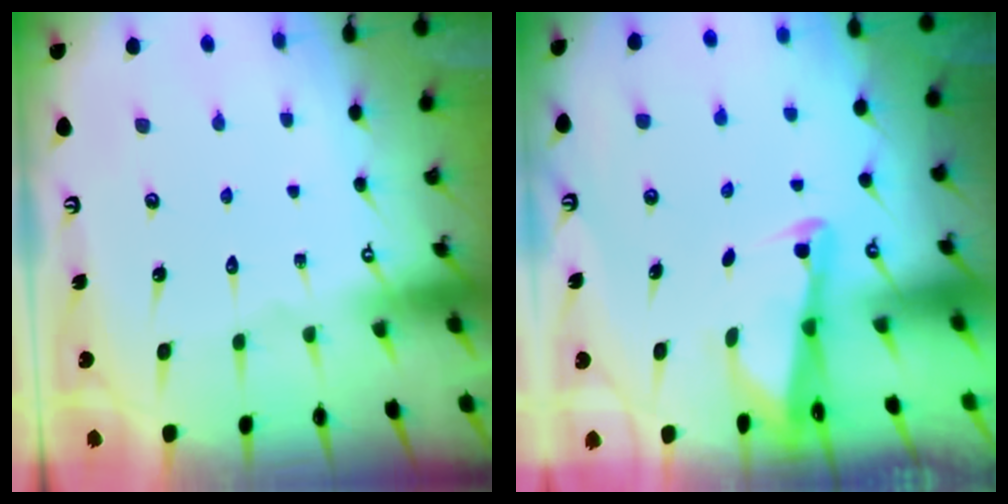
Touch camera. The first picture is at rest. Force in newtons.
{"total": 2.6, "press": 2.6, "slide": 0.2}